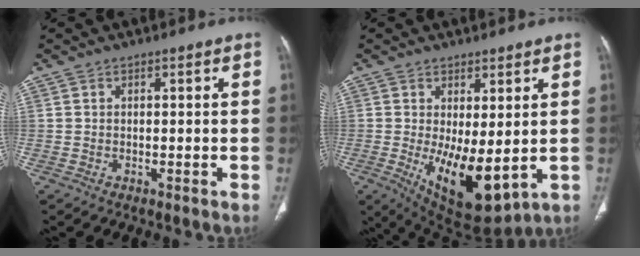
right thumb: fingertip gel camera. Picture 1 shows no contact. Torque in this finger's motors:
{"motor_torque": [2.03, 2.12, 0.69, -0.72, 0.40]}